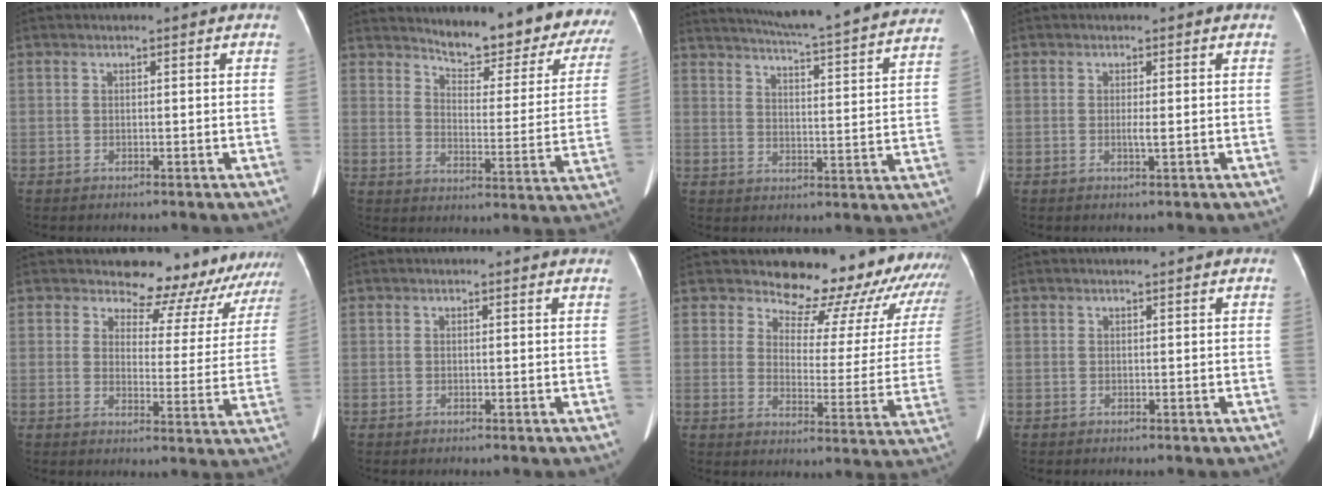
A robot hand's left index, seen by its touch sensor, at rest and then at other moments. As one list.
[{"total": 19.9, "force": [18.5, 4.2, 6.0], "torque": [-0.061, -0.075, 0.219]}, {"total": 28.0, "force": [25.6, 1.3, 11.2], "torque": [-0.178, -0.060, 0.317]}, {"total": 1.0, "force": [-0.4, -0.2, 0.9], "torque": [-0.023, -0.001, -0.001]}, {"total": 13.3, "force": [12.6, 4.1, 0.9], "torque": [0.019, -0.050, 0.123]}, {"total": 1.2, "force": [1.1, 0.2, 0.0], "torque": [-0.009, 0.002, 0.004]}, {"total": 21.3, "force": [20.1, 6.0, 3.8], "torque": [-0.022, -0.100, 0.215]}, {"total": 1.2, "force": [1.1, -0.2, 0.4], "torque": [-0.009, 0.013, 0.019]}]